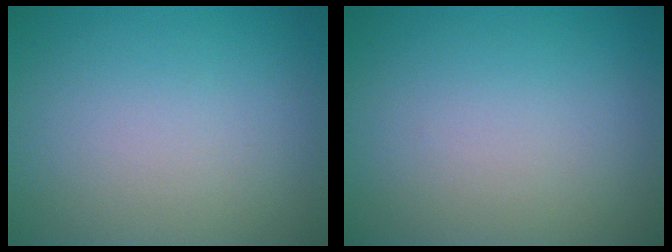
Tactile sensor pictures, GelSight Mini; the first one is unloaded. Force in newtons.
{"total": 0.0}